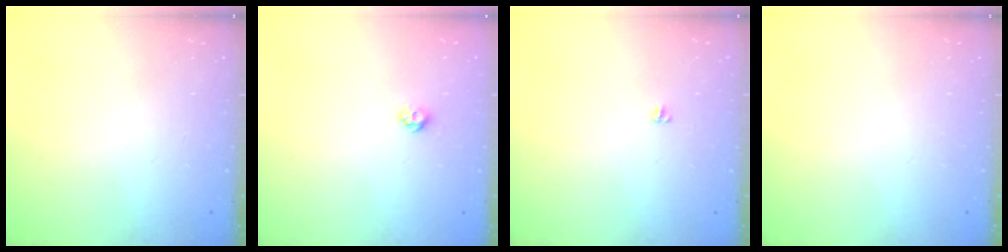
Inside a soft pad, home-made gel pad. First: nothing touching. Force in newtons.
{"total": 5.3, "press": 5.3, "slide": 0.8}
{"total": 3.1, "press": 3.0, "slide": 0.4}
{"total": 0.0}